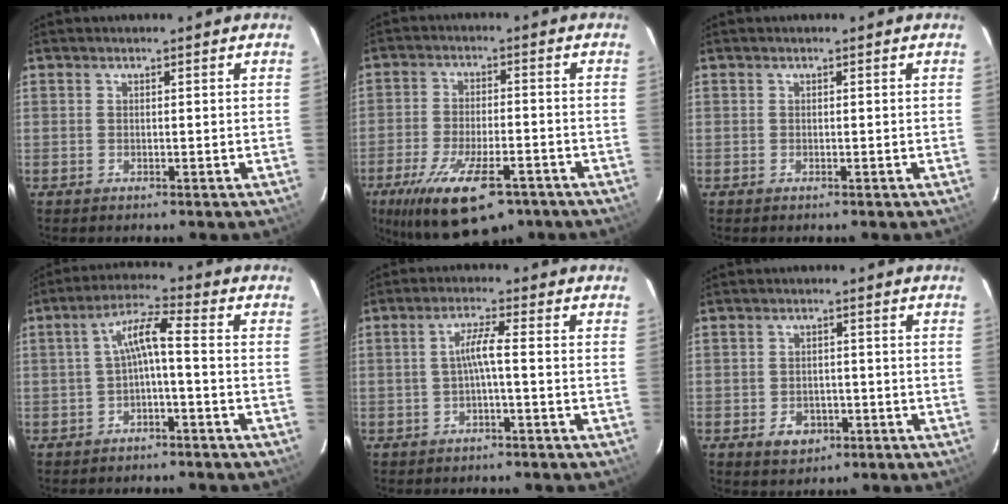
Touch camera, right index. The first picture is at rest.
{"total": 17.1, "force": [-10.8, 6.3, 11.7], "torque": [-0.226, -0.038, -0.169]}
{"total": 0.0}
{"total": 5.5, "force": [-1.4, 0.5, 5.3], "torque": [-0.115, 0.016, -0.024]}
{"total": 4.1, "force": [-1.3, -0.2, 3.9], "torque": [-0.083, 0.009, -0.022]}
{"total": 4.5, "force": [-2.1, 3.5, 1.8], "torque": [-0.039, 0.005, -0.021]}